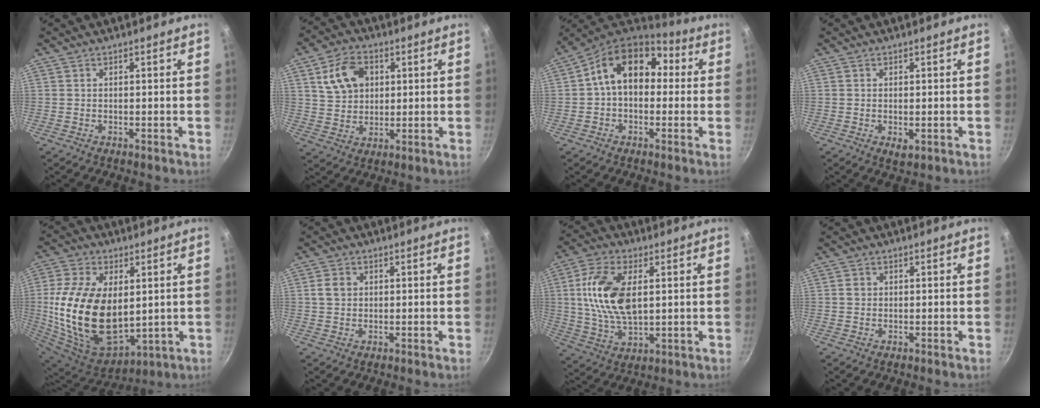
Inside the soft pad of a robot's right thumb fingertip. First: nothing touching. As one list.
[{"total": 10.2, "force": [3.2, 7.6, 6.1], "torque": [-0.091, 0.002, 0.054]}, {"total": 14.6, "force": [2.1, 10.4, 10.0], "torque": [-0.123, 0.036, 0.012]}, {"total": 2.2, "force": [-0.5, 1.2, 1.8], "torque": [-0.032, -0.008, -0.004]}, {"total": 24.6, "force": [1.5, 14.9, 19.5], "torque": [-0.374, -0.018, 0.045]}, {"total": 3.0, "force": [0.5, 2.5, 1.6], "torque": [-0.020, 0.004, 0.007]}, {"total": 14.5, "force": [2.5, 7.7, 12.0], "torque": [-0.226, -0.001, 0.048]}, {"total": 1.3, "force": [0.2, 1.2, 0.5], "torque": [-0.005, 0.005, 0.001]}]